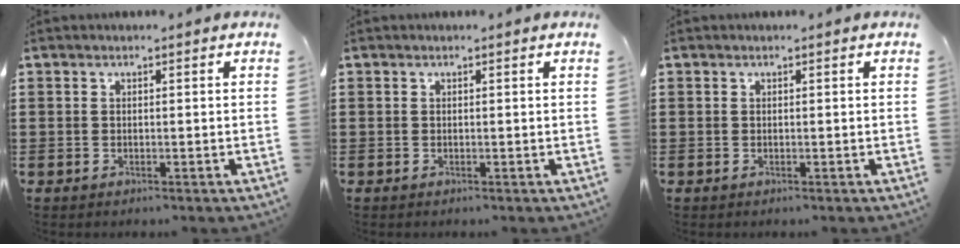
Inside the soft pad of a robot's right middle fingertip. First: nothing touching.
{"total": 0.0}
{"total": 0.0}